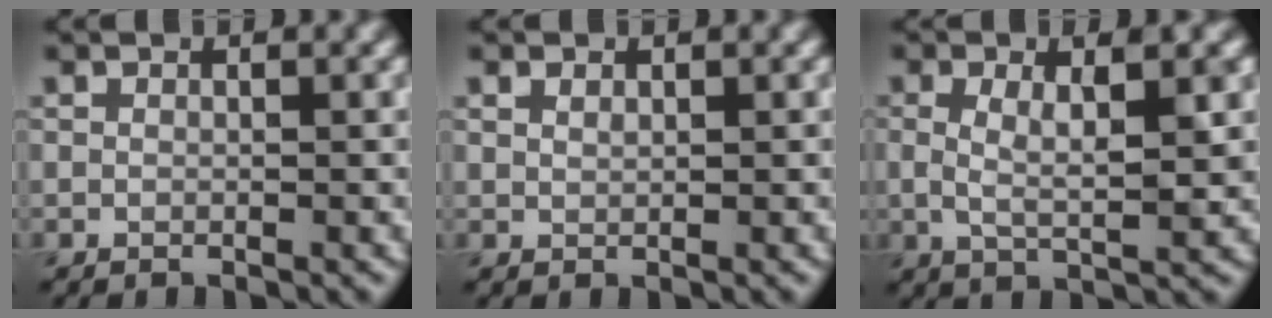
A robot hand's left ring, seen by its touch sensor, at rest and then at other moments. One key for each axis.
{"total": 0.8, "fx": 0.5, "fy": 0.4, "fz": 0.4, "tx": -0.011, "ty": 0.000, "tz": 0.011}
{"total": 4.0, "fx": 0.7, "fy": 1.0, "fz": 3.8, "tx": -0.068, "ty": -0.002, "tz": 0.012}